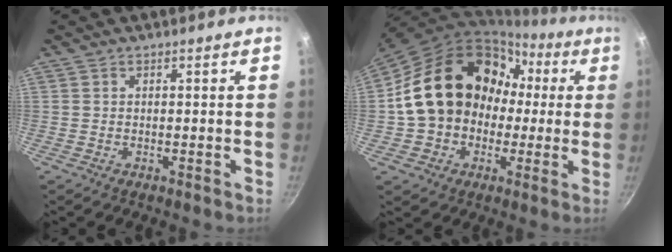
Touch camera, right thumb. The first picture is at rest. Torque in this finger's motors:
{"motor_torque": [-1.18, 2.81, 1.46, -0.53, 0.61]}